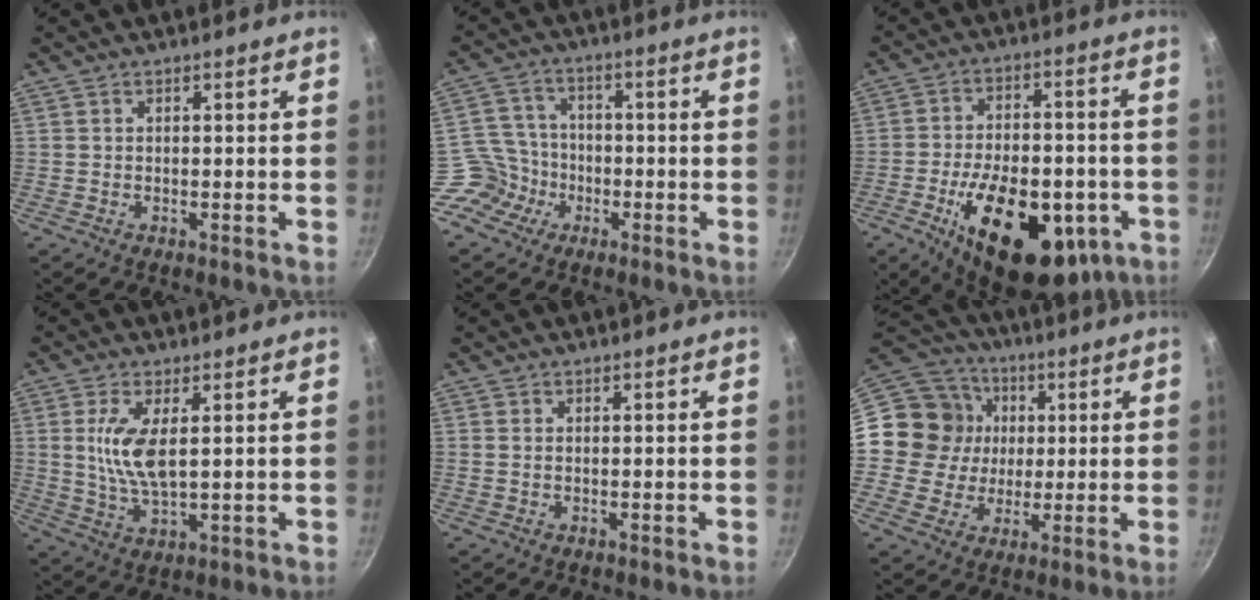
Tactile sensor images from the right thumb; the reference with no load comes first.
{"total": 7.2, "force": [-3.5, 6.2, 1.4], "torque": [0.009, 0.039, -0.076]}
{"total": 25.0, "force": [-8.9, 13.3, 19.2], "torque": [-0.272, 0.022, -0.118]}
{"total": 8.5, "force": [1.7, 3.2, 7.7], "torque": [-0.155, -0.009, 0.038]}
{"total": 0.7, "force": [0.1, 0.4, 0.6], "torque": [-0.012, 0.001, 0.001]}
{"total": 15.4, "force": [1.7, 14.4, 5.0], "torque": [-0.073, 0.020, 0.019]}